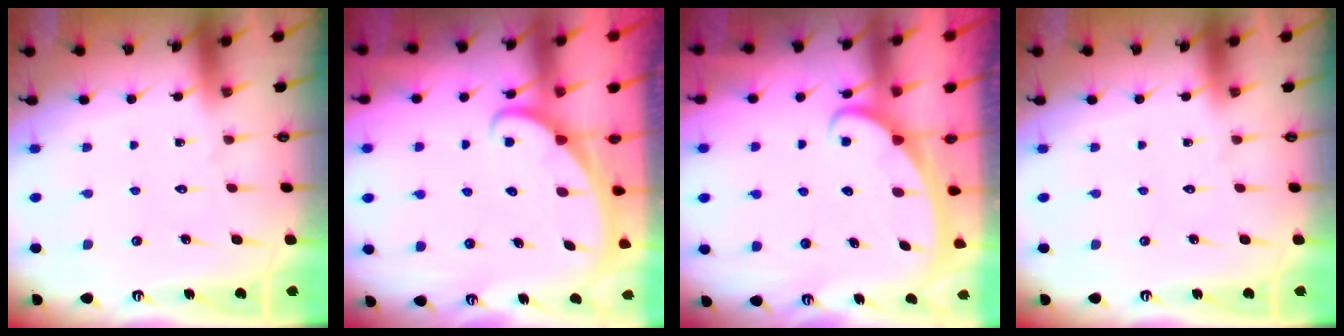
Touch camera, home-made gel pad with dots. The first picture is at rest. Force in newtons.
{"total": 2.5, "press": 2.5, "slide": 0.3}
{"total": 2.6, "press": 2.6, "slide": 0.3}
{"total": 0.0}